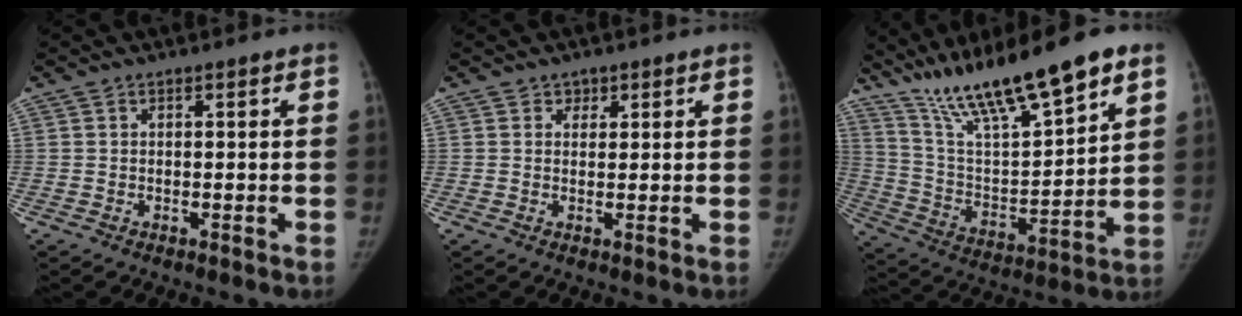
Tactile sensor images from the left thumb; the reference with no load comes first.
{"total": 1.7, "force": [0.9, 1.4, 0.1], "torque": [0.016, -0.003, 0.008]}
{"total": 21.5, "force": [15.7, 4.1, 14.2], "torque": [-0.223, -0.063, 0.282]}